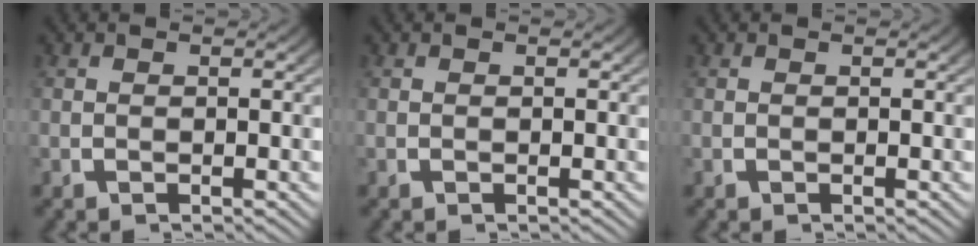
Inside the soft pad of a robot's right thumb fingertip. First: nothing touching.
{"total": 0.0}
{"total": 0.0}